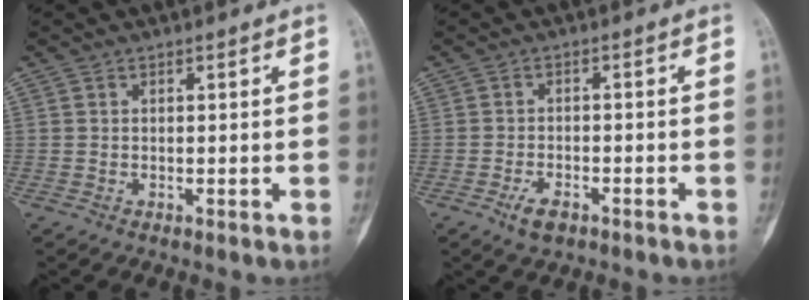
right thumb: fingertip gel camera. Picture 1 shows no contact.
{"total": 3.8, "force": [-2.3, 1.8, 2.5], "torque": [-0.046, 0.009, -0.038]}